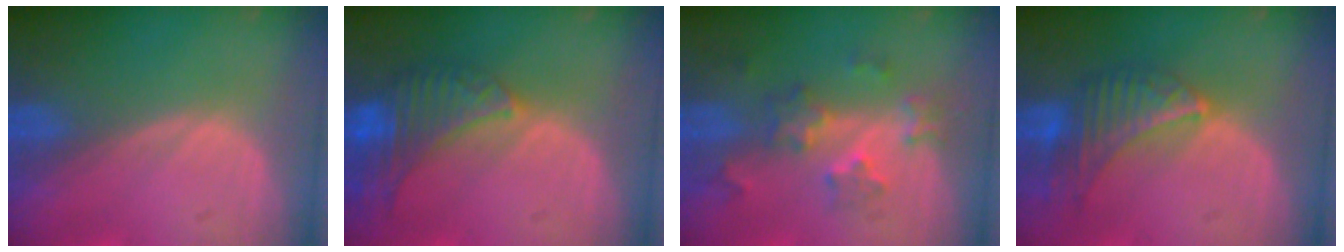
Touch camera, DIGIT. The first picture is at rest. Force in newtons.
{"total": 7.9, "press": 7.4, "slide": 2.8}
{"total": 6.5, "press": 5.8, "slide": 2.9}
{"total": 6.8, "press": 6.7, "slide": 1.4}